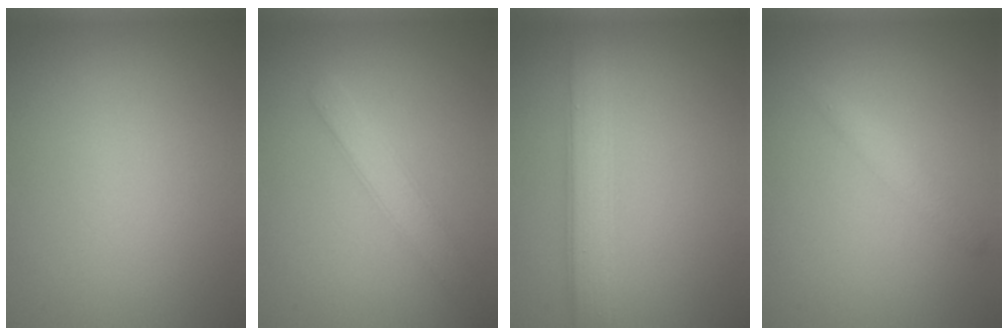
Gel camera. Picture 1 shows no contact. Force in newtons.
{"total": 2.8, "press": 2.8, "slide": 0.1}
{"total": 3.7, "press": 3.7, "slide": 0.1}
{"total": 1.4, "press": 1.4, "slide": 0.0}